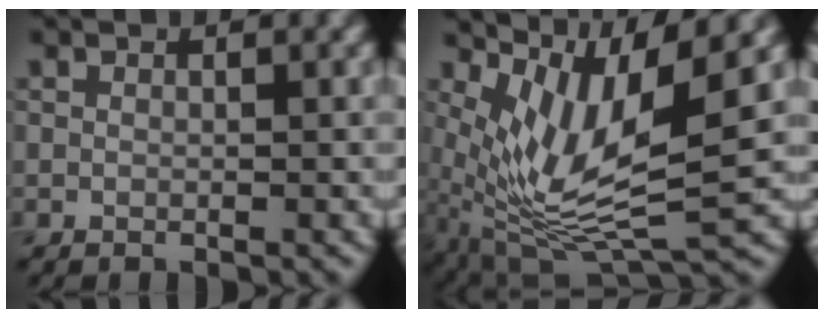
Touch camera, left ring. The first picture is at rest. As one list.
[{"total": 10.1, "force": [2.8, 3.0, 9.2], "torque": [-0.182, -0.009, 0.059]}]